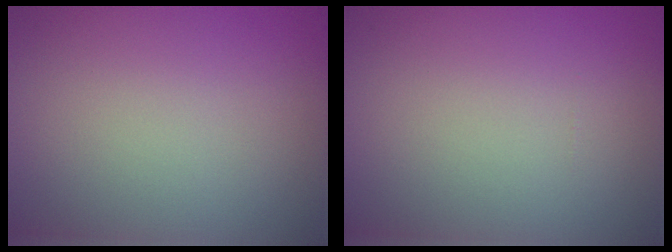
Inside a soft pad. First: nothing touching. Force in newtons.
{"total": 0.0}